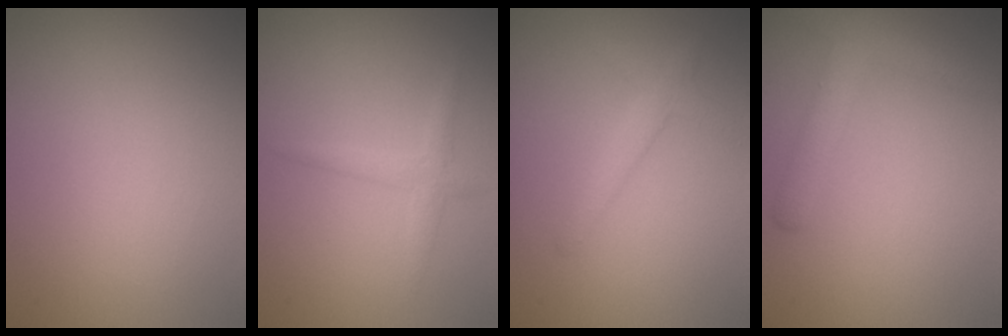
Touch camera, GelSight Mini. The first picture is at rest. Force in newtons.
{"total": 1.6, "press": 1.6, "slide": 0.1}
{"total": 1.9, "press": 1.9, "slide": 0.1}
{"total": 2.7, "press": 2.7, "slide": 0.1}